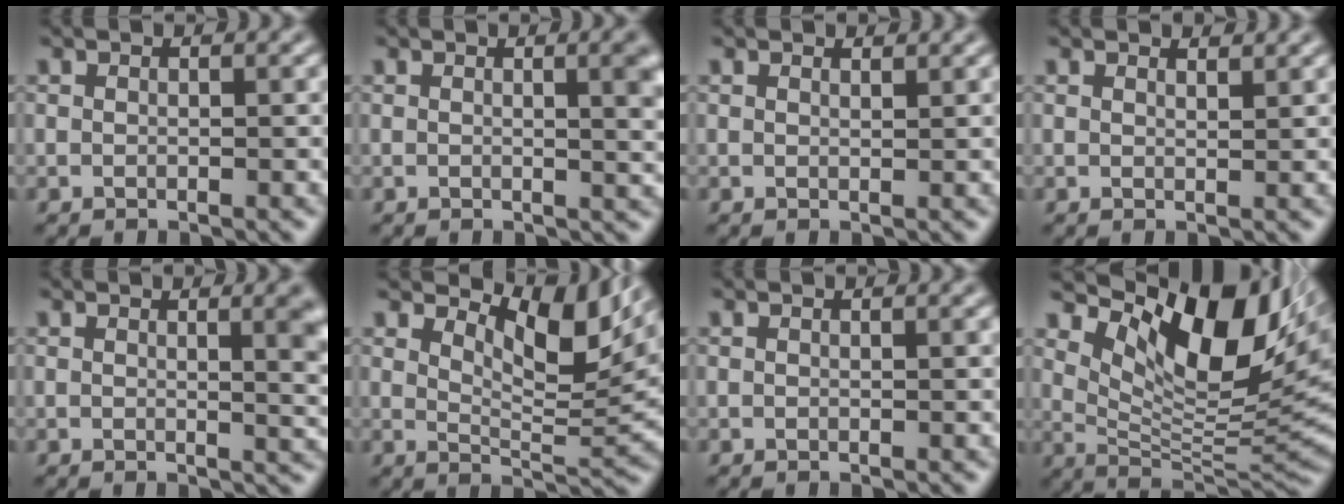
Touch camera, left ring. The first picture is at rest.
{"total": 5.7, "force": [1.5, 2.3, 5.0], "torque": [-0.024, 0.015, 0.016]}
{"total": 1.1, "force": [1.0, 0.2, 0.2], "torque": [-0.001, 0.003, 0.007]}
{"total": 1.5, "force": [1.4, 0.3, 0.4], "torque": [0.000, 0.006, 0.012]}
{"total": 5.8, "force": [1.7, 2.3, 5.1], "torque": [-0.018, 0.011, 0.025]}
{"total": 7.4, "force": [4.1, 2.7, 5.5], "torque": [-0.088, 0.002, 0.074]}
{"total": 0.7, "force": [0.4, 0.2, 0.5], "torque": [-0.005, 0.000, 0.000]}
{"total": 12.2, "force": [5.6, 5.4, 9.5], "torque": [-0.165, 0.001, 0.113]}